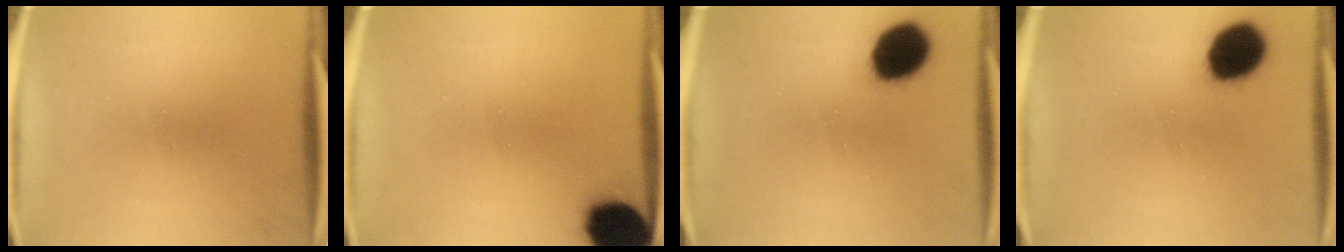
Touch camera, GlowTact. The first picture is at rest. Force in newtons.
{"total": 15.4}
{"total": 13.4}
{"total": 13.4}